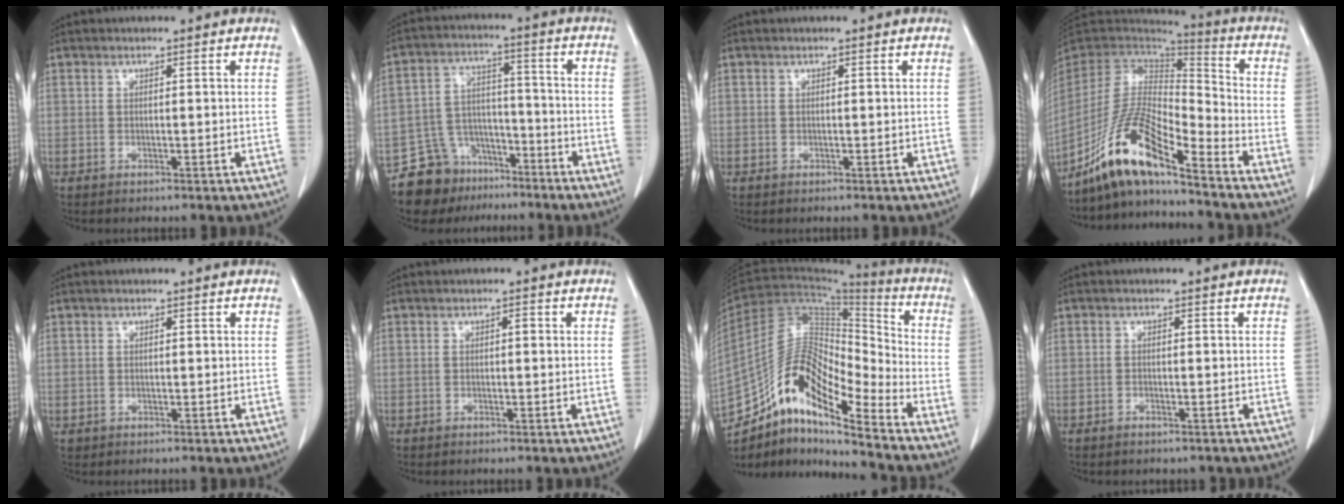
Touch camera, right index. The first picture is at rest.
{"total": 10.1, "force": [-7.7, 6.3, 1.3], "torque": [-0.029, 0.040, -0.129]}
{"total": 0.0}
{"total": 14.2, "force": [-10.3, 1.8, 9.6], "torque": [-0.188, -0.001, -0.192]}
{"total": 0.6, "force": [0.0, 0.6, 0.0], "torque": [0.003, 0.005, -0.002]}
{"total": 0.7, "force": [0.0, 0.2, 0.6], "torque": [-0.008, 0.003, 0.000]}
{"total": 16.0, "force": [-11.8, 3.1, 10.4], "torque": [-0.189, 0.038, -0.210]}
{"total": 2.0, "force": [-1.7, 0.9, 0.6], "torque": [-0.009, 0.000, -0.019]}